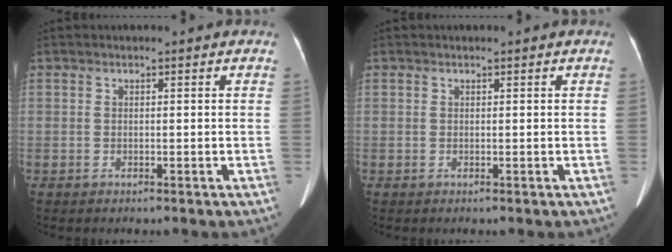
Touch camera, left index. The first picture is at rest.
{"total": 0.0}